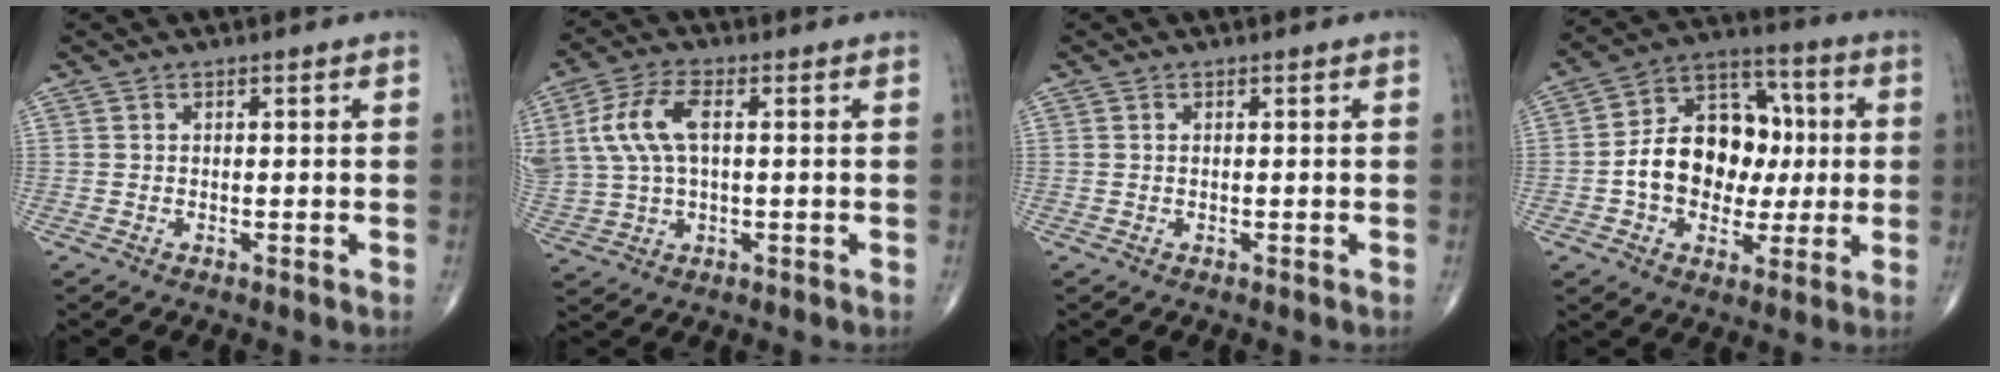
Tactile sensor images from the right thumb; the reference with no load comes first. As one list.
[{"total": 10.8, "force": [2.4, 5.5, 8.9], "torque": [-0.201, 0.013, 0.051]}, {"total": 0.0}, {"total": 16.7, "force": [-0.4, 12.3, 11.3], "torque": [-0.141, 0.037, -0.006]}]